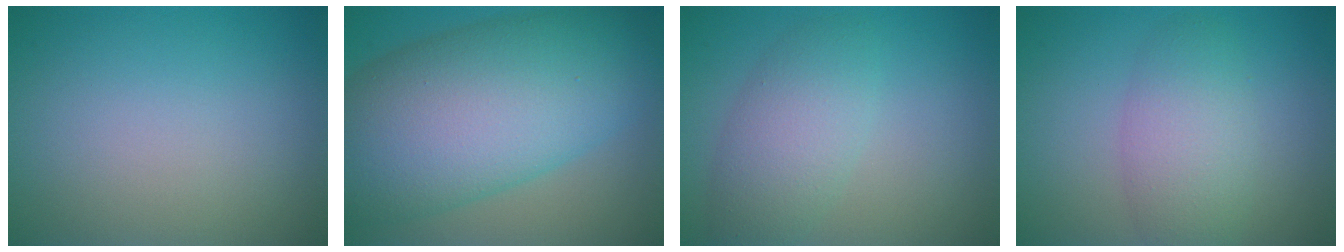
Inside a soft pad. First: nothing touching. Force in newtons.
{"total": 14.0, "press": 14.0, "slide": 0.1}
{"total": 4.1, "press": 4.1, "slide": 0.1}
{"total": 4.2, "press": 4.2, "slide": 0.2}